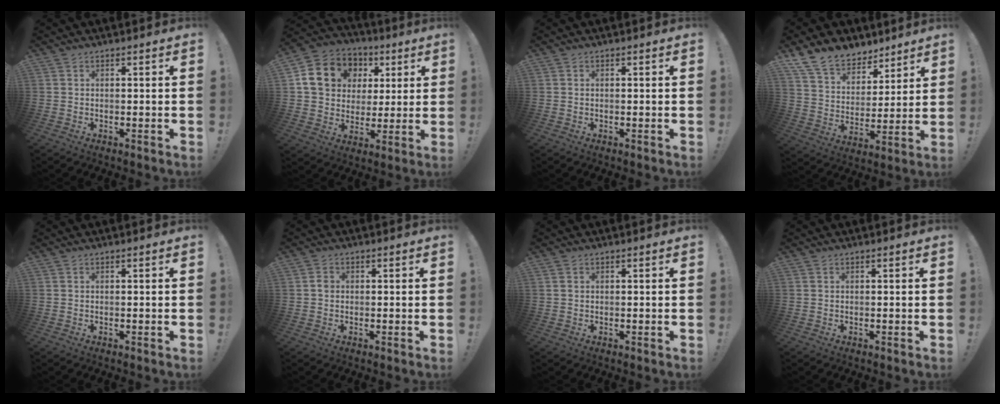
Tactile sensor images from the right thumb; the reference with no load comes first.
{"total": 15.5, "force": [5.3, 12.9, 6.8], "torque": [-0.094, -0.014, 0.117]}
{"total": 0.0}
{"total": 13.6, "force": [10.7, 7.6, 3.7], "torque": [-0.080, -0.075, 0.207]}
{"total": 0.0}
{"total": 1.3, "force": [-0.3, 1.1, 0.7], "torque": [-0.003, 0.001, -0.007]}
{"total": 0.6, "force": [0.2, 0.6, 0.0], "torque": [-0.008, 0.005, 0.006]}
{"total": 0.0}